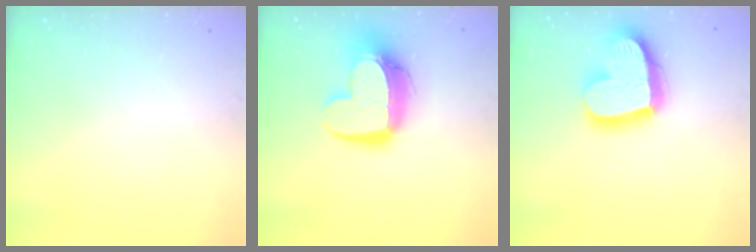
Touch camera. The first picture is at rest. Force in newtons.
{"total": 14.9, "press": 14.9, "slide": 1.4}
{"total": 20.5, "press": 20.4, "slide": 1.8}